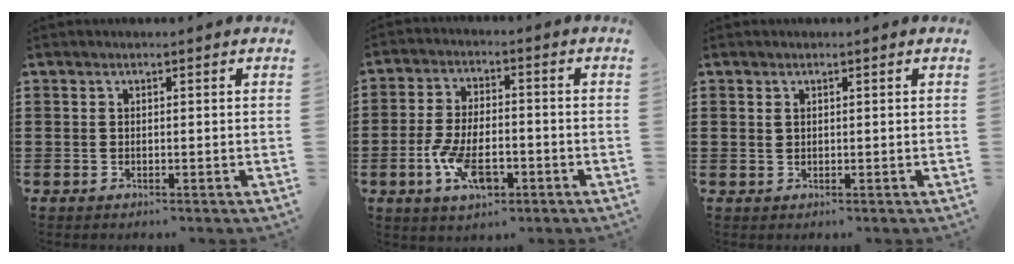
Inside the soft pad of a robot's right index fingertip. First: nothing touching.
{"total": 7.8, "force": [-3.0, 3.7, 6.1], "torque": [-0.133, 0.000, -0.057]}
{"total": 0.8, "force": [0.4, 0.6, 0.3], "torque": [-0.009, 0.004, 0.008]}